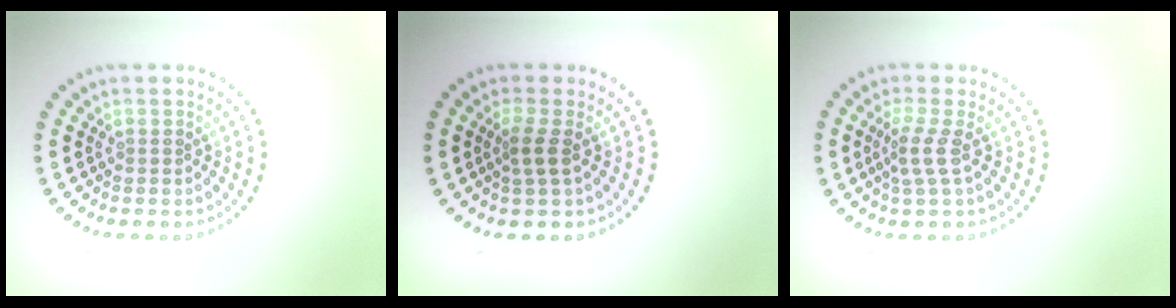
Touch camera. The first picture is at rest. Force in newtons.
{"total": 1.7, "press": 1.3, "slide": 1.1}
{"total": 2.1, "press": 1.4, "slide": 1.5}